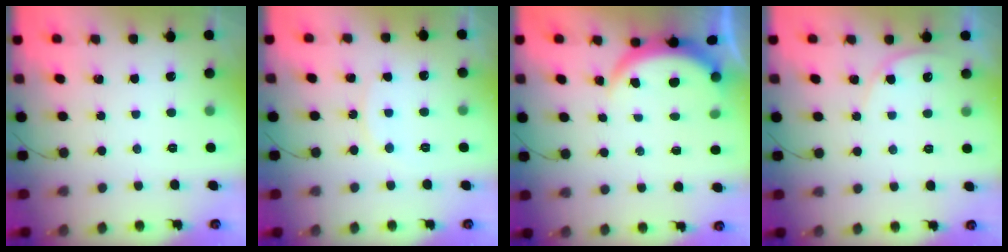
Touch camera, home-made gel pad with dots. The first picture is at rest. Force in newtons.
{"total": 6.1, "press": 6.0, "slide": 0.4}
{"total": 4.0, "press": 4.0, "slide": 0.3}
{"total": 4.8, "press": 4.7, "slide": 0.3}